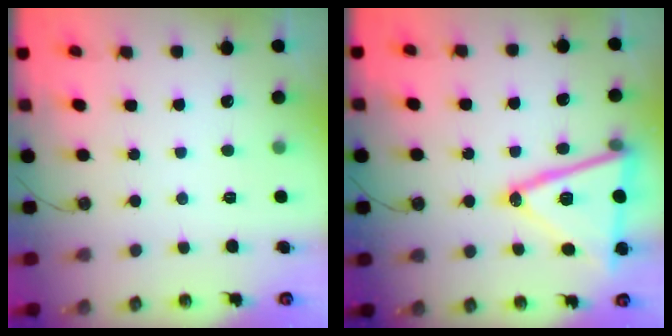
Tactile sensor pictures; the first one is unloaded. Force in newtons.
{"total": 20.4, "press": 20.1, "slide": 3.4}